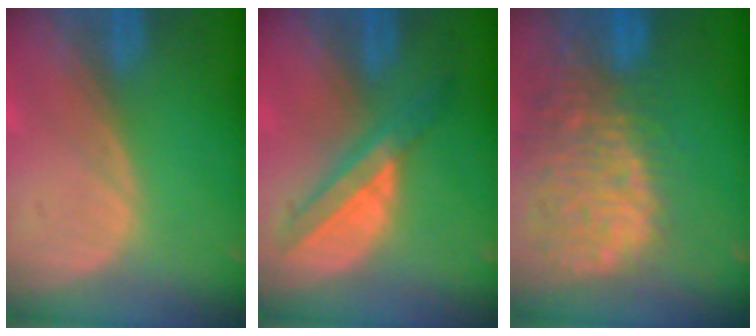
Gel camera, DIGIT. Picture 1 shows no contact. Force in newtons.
{"total": 5.7, "press": 5.5, "slide": 1.3}
{"total": 14.0, "press": 11.5, "slide": 8.0}